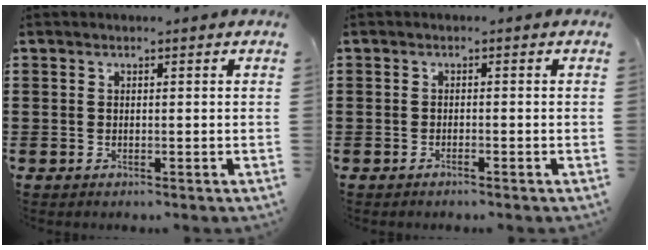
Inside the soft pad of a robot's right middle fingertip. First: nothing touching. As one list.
[{"total": 0.6, "force": [-0.5, -0.1, 0.3], "torque": [-0.007, -0.001, -0.011]}]